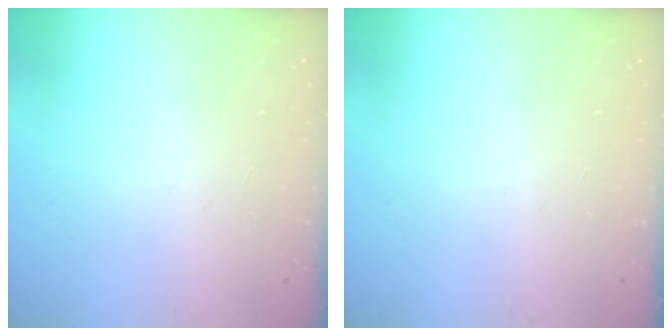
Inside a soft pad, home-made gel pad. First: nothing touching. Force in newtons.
{"total": 0.0}